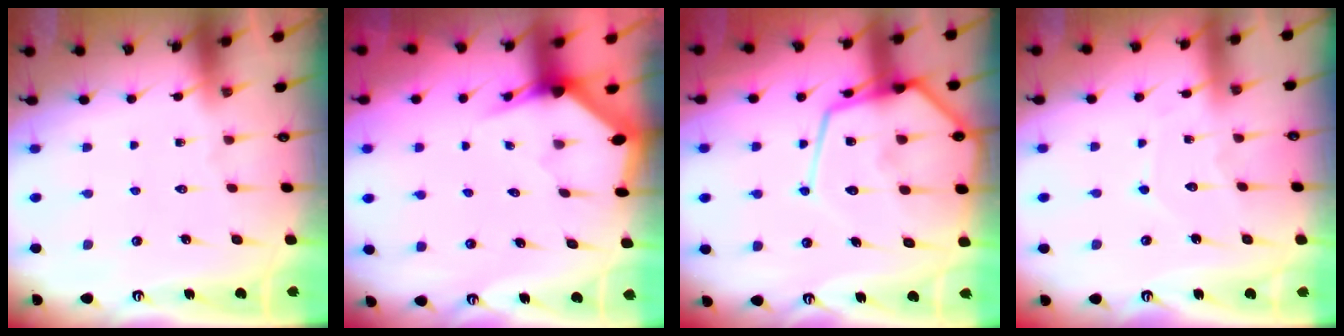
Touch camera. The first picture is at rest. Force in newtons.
{"total": 2.8, "press": 2.8, "slide": 0.1}
{"total": 18.8, "press": 18.7, "slide": 1.7}
{"total": 4.3, "press": 4.3, "slide": 0.4}